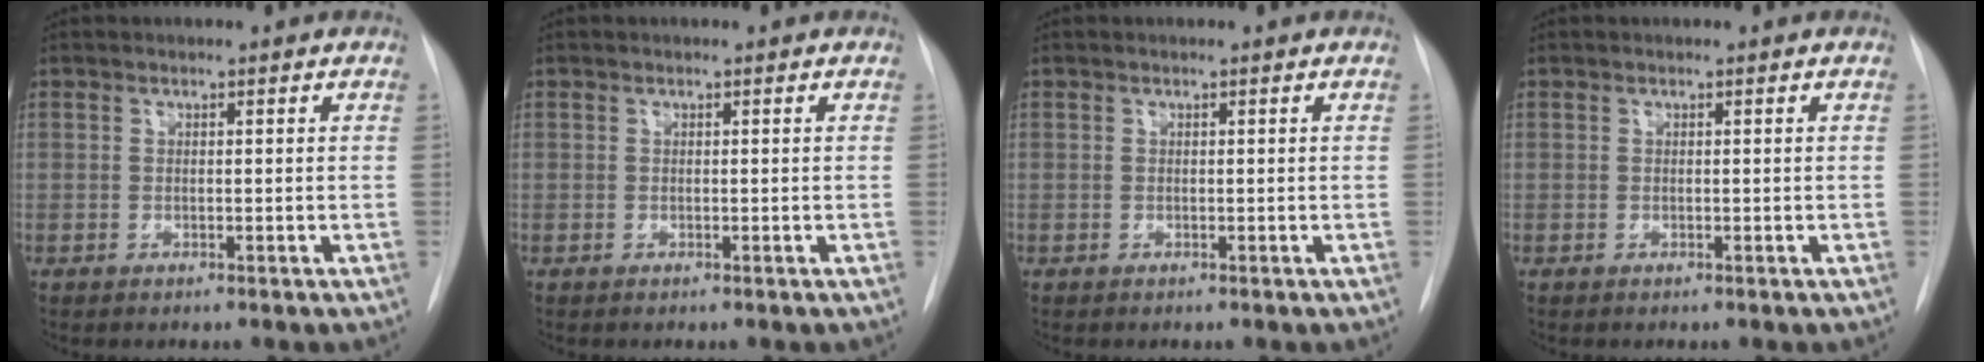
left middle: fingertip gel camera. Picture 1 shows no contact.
{"total": 0.0}
{"total": 0.0}
{"total": 0.0}